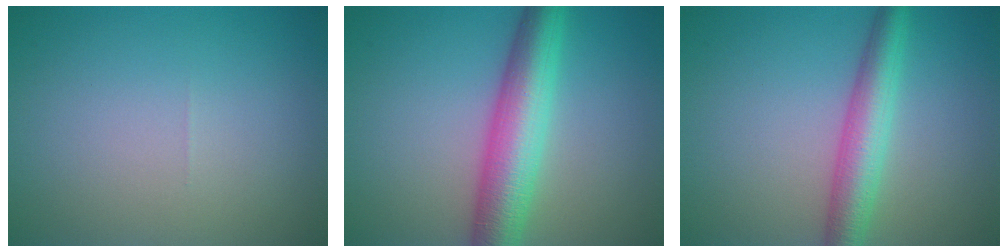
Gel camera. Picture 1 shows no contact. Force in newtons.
{"total": 7.0, "press": 7.0, "slide": 0.1}
{"total": 4.6, "press": 4.6, "slide": 0.0}